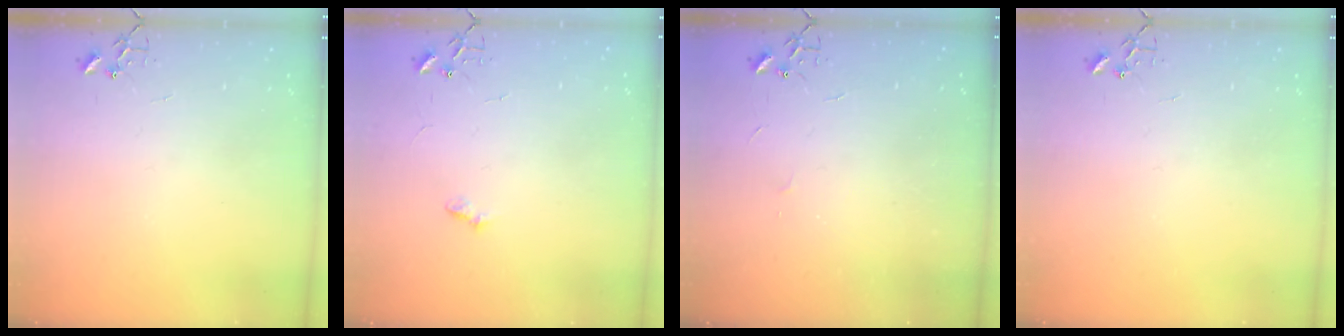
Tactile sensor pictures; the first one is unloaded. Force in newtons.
{"total": 5.0, "press": 4.9, "slide": 0.6}
{"total": 2.1, "press": 2.1, "slide": 0.4}
{"total": 0.0}